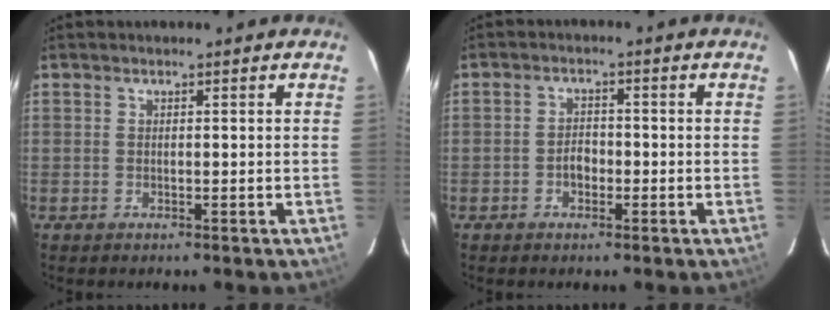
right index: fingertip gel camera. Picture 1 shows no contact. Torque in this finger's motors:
{"motor_torque": [0.96, 0.21, 0.24, 0.04]}